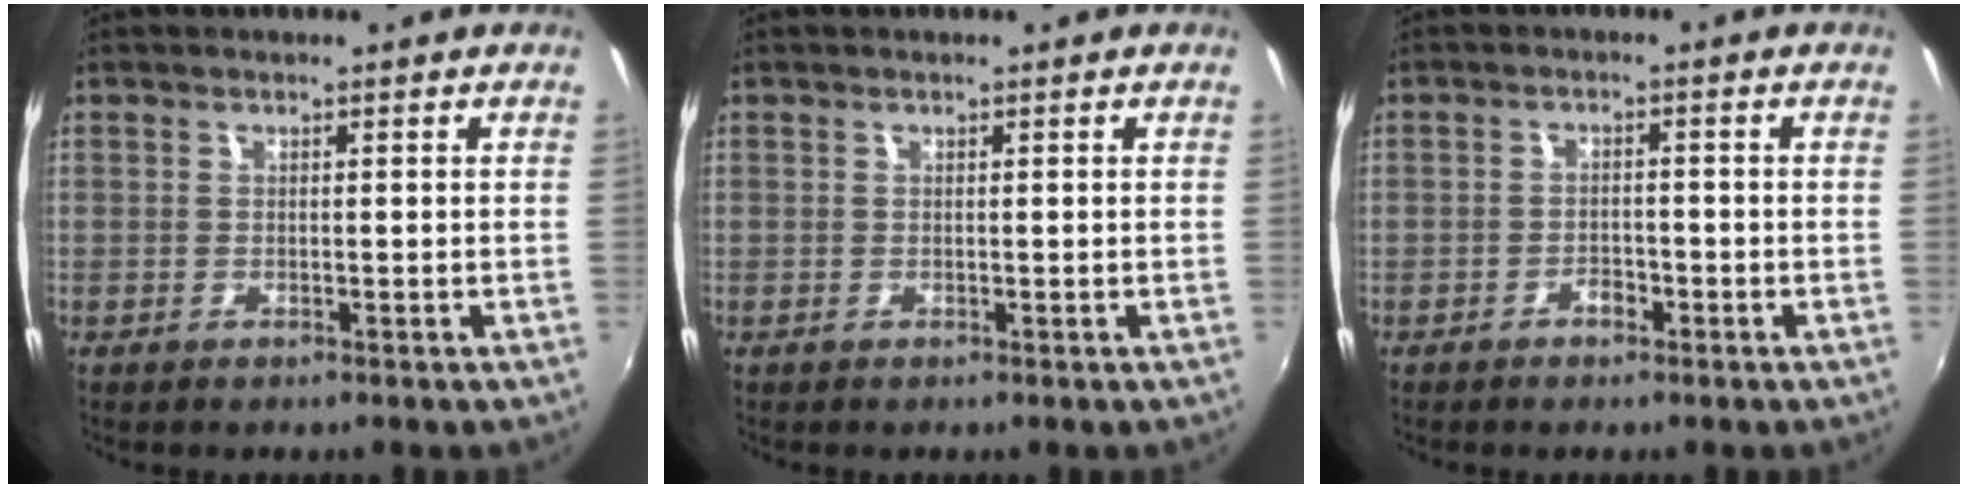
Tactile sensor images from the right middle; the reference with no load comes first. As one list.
[{"total": 0.0}, {"total": 2.0, "force": [-1.4, 1.2, 0.7], "torque": [-0.016, 0.003, -0.022]}]